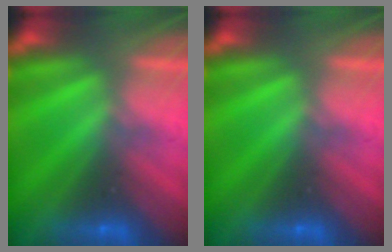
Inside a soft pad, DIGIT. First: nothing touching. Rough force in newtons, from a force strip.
{"total": 0.0}